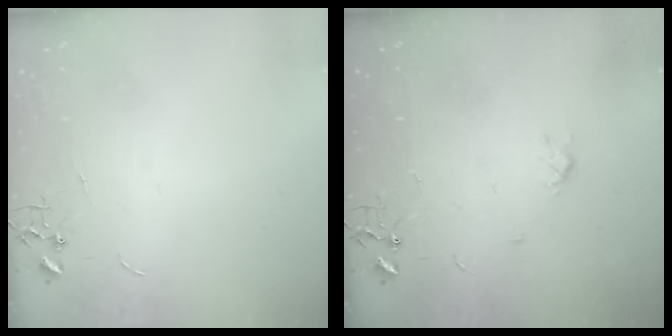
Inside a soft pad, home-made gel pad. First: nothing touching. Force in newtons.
{"total": 2.9, "press": 2.9, "slide": 0.5}